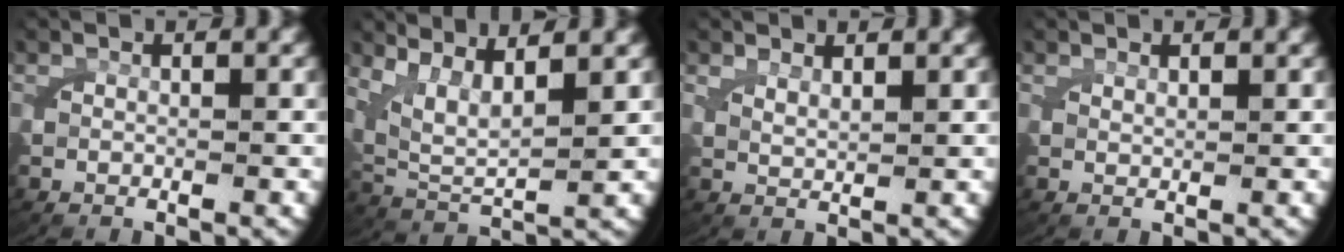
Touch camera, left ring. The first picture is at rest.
{"total": 7.4, "force": [2.4, 5.4, 4.4], "torque": [-0.130, -0.023, 0.043]}
{"total": 1.4, "force": [1.2, -0.2, 0.6], "torque": [-0.015, -0.008, 0.029]}
{"total": 0.8, "force": [0.7, -0.3, 0.2], "torque": [-0.002, -0.004, 0.017]}